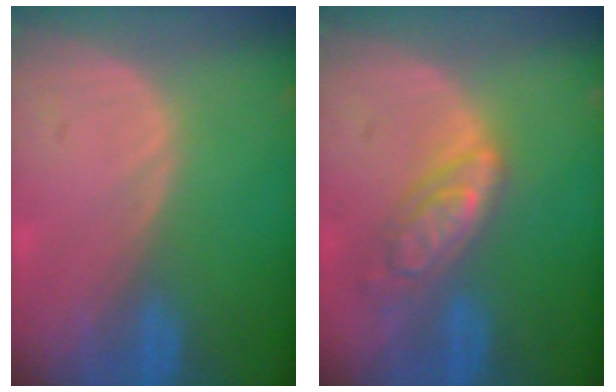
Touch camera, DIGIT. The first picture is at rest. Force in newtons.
{"total": 6.5, "press": 5.7, "slide": 3.0}